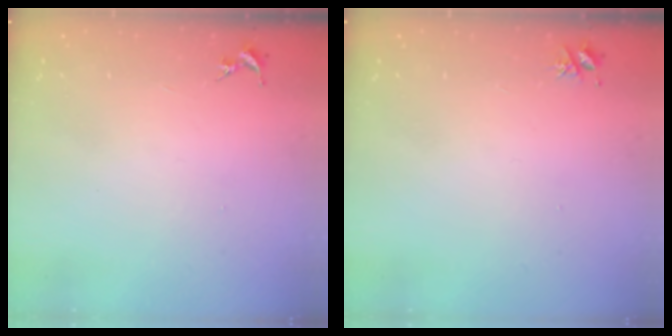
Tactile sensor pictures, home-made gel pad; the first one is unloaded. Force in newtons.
{"total": 3.5, "press": 3.4, "slide": 0.5}